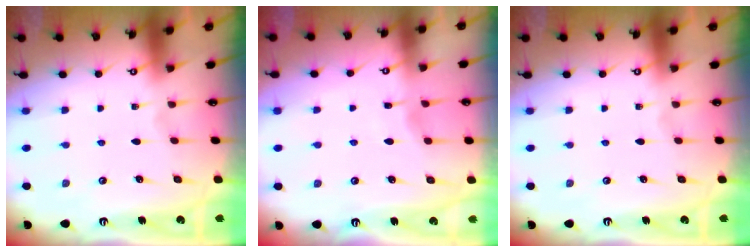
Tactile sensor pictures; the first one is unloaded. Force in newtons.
{"total": 2.6, "press": 2.6, "slide": 0.3}
{"total": 0.0}